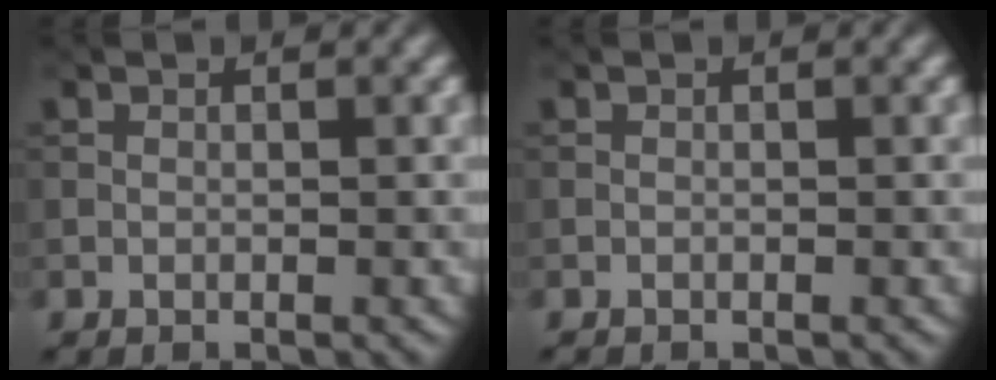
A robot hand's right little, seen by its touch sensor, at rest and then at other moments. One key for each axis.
{"total": 0.5, "fx": -0.5, "fy": 0.0, "fz": 0.0, "tx": 0.003, "ty": -0.002, "tz": -0.011}